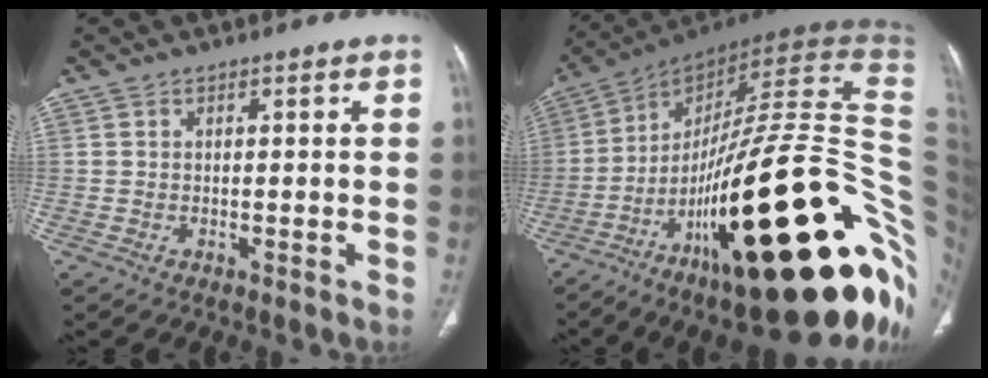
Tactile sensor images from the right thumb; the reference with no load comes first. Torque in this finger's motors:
{"motor_torque": [4.21, 0.80, 2.22, -0.55, 0.93]}